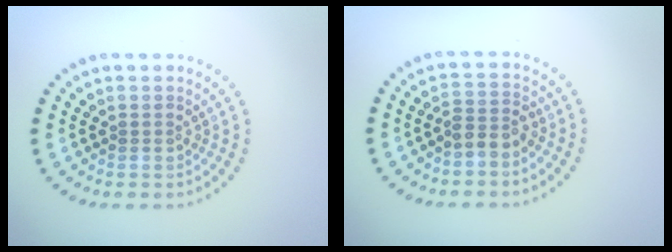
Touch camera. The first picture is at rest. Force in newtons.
{"total": 2.0, "press": 1.7, "slide": 1.1}